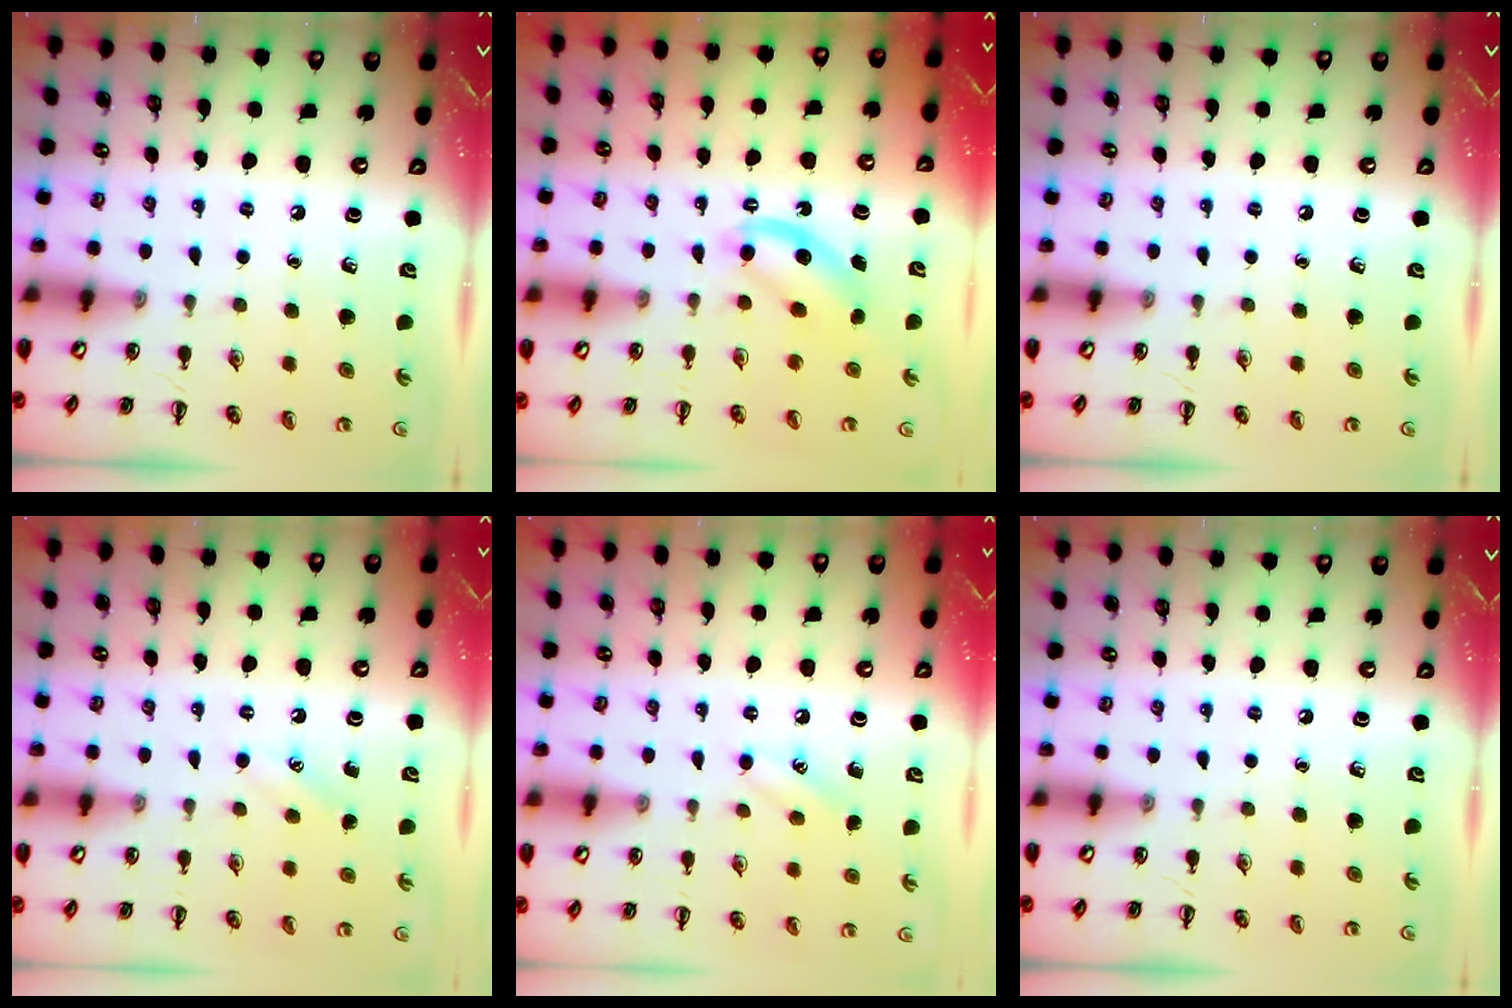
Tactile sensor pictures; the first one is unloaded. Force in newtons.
{"total": 5.3, "press": 5.2, "slide": 1.1}
{"total": 0.0}
{"total": 2.5, "press": 2.5, "slide": 0.6}
{"total": 6.8, "press": 6.6, "slide": 2.0}
{"total": 0.0}